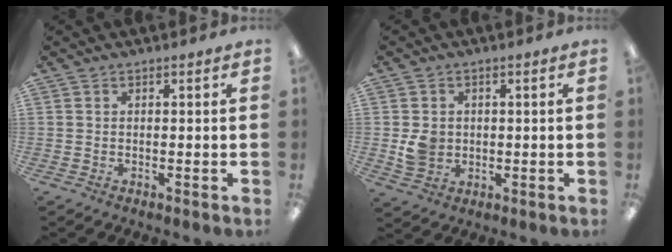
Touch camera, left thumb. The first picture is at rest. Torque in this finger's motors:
{"motor_torque": [-0.16, 0.24, -0.07, -0.05, 0.00]}